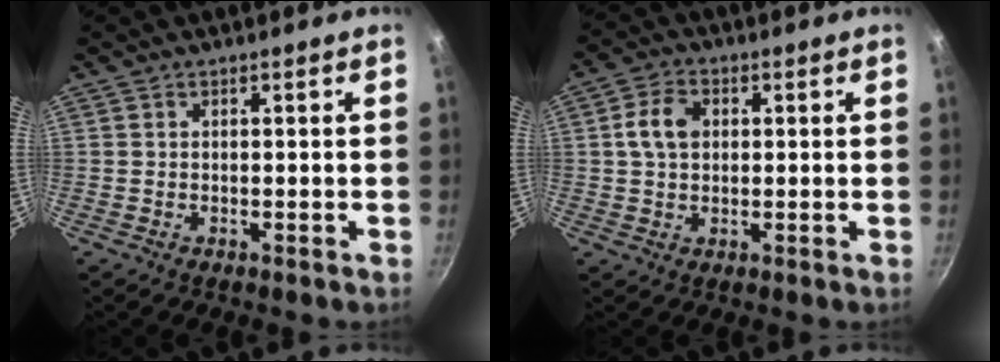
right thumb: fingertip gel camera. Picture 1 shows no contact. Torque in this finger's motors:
{"motor_torque": [-0.46, 0.59, 0.03, -0.06, 0.07]}